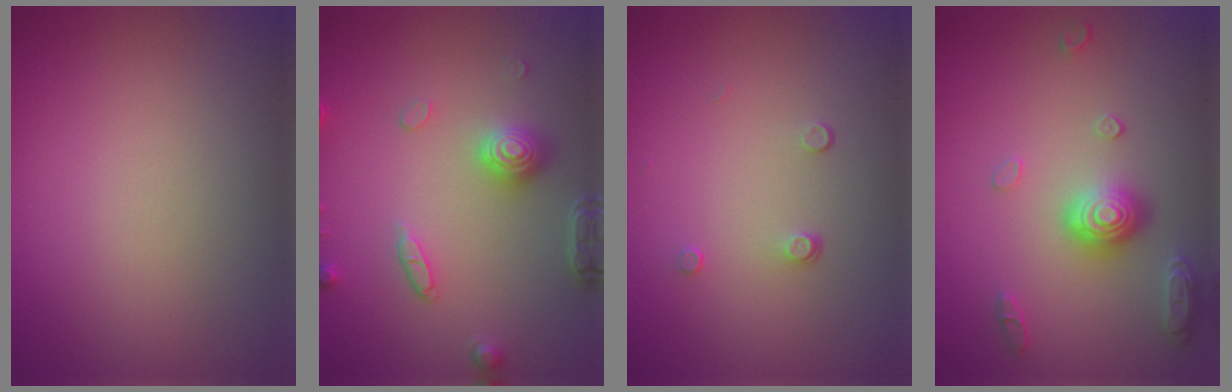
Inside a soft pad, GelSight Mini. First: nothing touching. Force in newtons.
{"total": 3.9, "press": 3.4, "slide": 1.9}
{"total": 0.9, "press": 0.6, "slide": 0.6}
{"total": 2.9, "press": 2.9, "slide": 0.2}